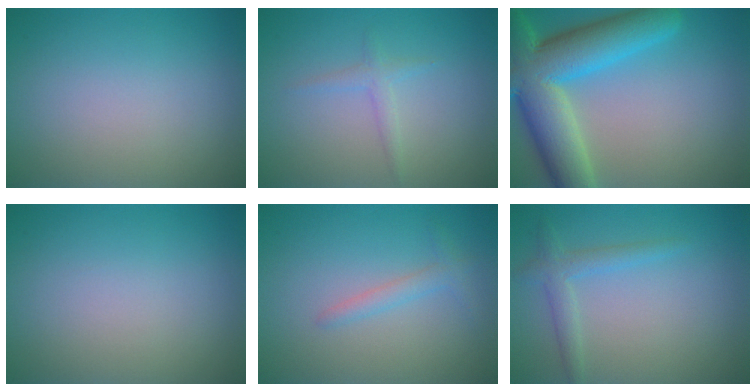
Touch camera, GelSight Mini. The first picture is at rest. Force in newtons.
{"total": 1.3, "press": 1.3, "slide": 0.1}
{"total": 11.6, "press": 11.6, "slide": 0.6}
{"total": 0.0}
{"total": 1.4, "press": 1.4, "slide": 0.1}
{"total": 2.1, "press": 2.1, "slide": 0.1}